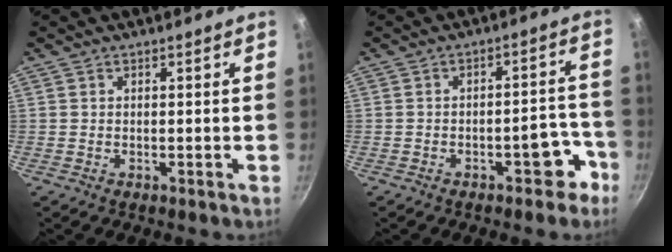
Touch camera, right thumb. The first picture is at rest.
{"total": 6.7, "force": [-3.8, 3.2, 4.5], "torque": [-0.016, 0.051, -0.038]}